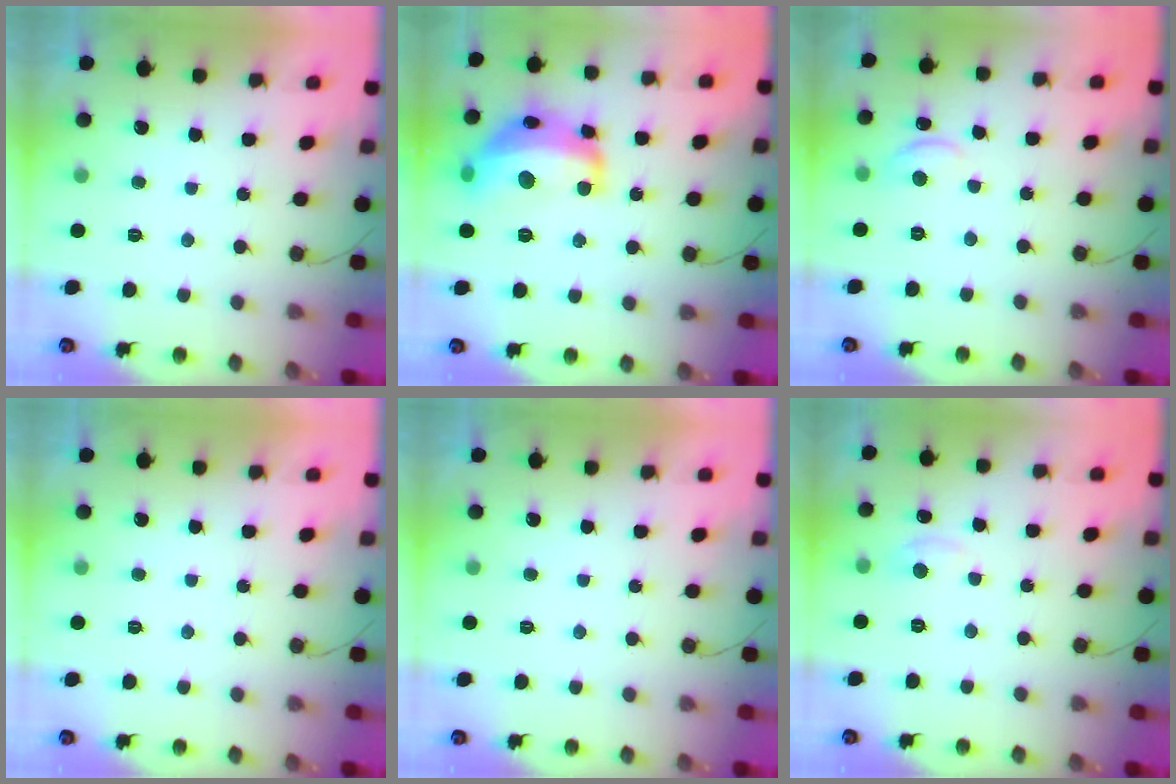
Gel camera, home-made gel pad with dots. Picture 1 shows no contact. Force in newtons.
{"total": 19.6, "press": 19.5, "slide": 1.1}
{"total": 7.0, "press": 7.0, "slide": 0.7}
{"total": 0.0}
{"total": 0.0}
{"total": 3.4, "press": 3.4, "slide": 0.5}